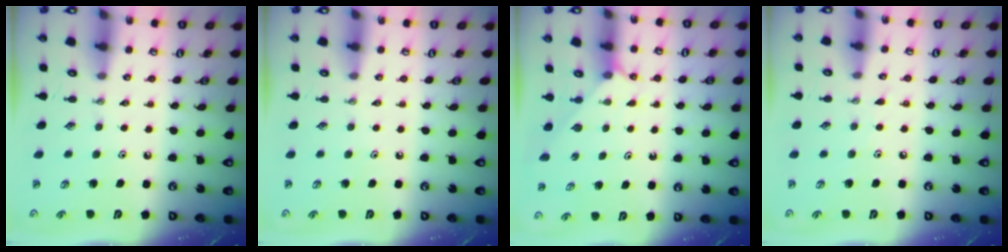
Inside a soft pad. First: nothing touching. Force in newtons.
{"total": 0.0}
{"total": 2.1, "press": 2.1, "slide": 0.3}
{"total": 4.9, "press": 4.9, "slide": 0.6}